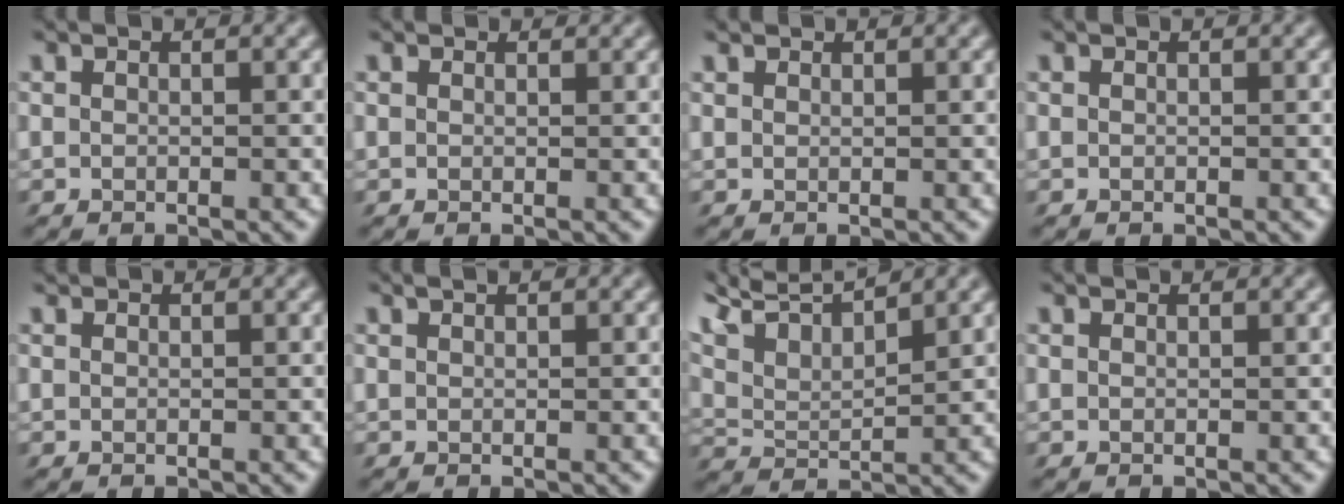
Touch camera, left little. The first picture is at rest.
{"total": 0.9, "force": [0.8, 0.4, 0.1], "torque": [-0.011, 0.008, 0.014]}
{"total": 1.1, "force": [0.9, 0.5, 0.2], "torque": [-0.013, 0.006, 0.018]}
{"total": 0.0}
{"total": 0.7, "force": [0.7, 0.2, 0.0], "torque": [-0.006, 0.006, 0.015]}
{"total": 1.0, "force": [0.9, 0.1, 0.5], "torque": [-0.012, 0.006, 0.021]}
{"total": 4.7, "force": [3.4, 0.7, 3.2], "torque": [-0.062, 0.022, 0.052]}
{"total": 0.7, "force": [0.7, -0.2, 0.0], "torque": [-0.001, 0.006, 0.016]}